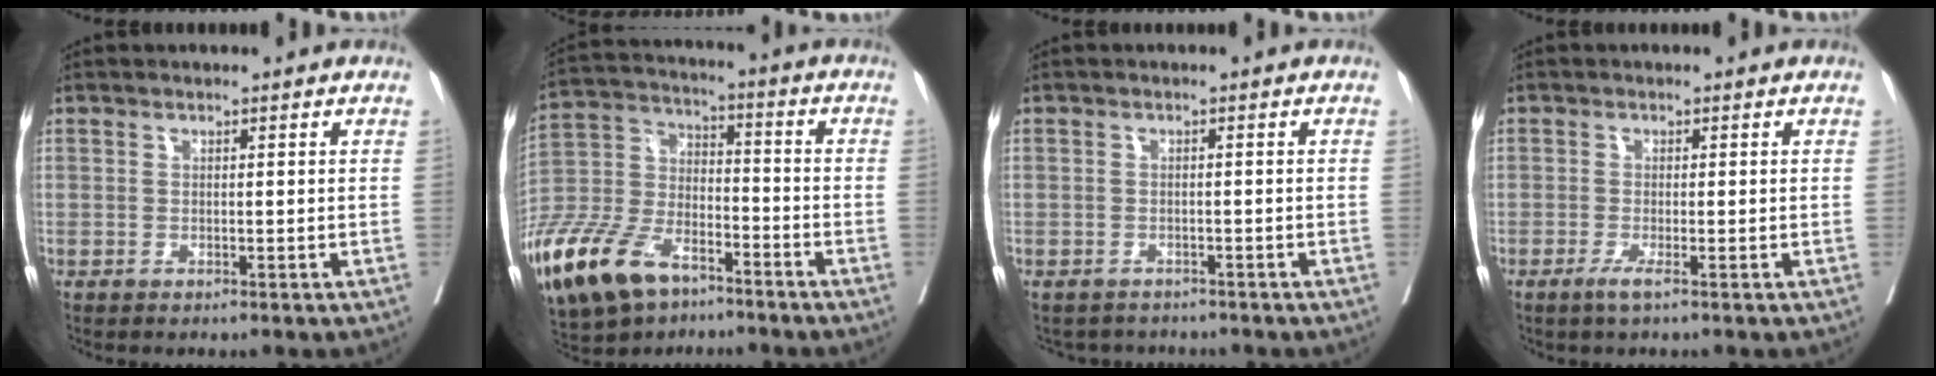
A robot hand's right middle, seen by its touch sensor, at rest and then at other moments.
{"total": 20.9, "force": [-13.5, 9.8, 12.5], "torque": [-0.330, -0.034, -0.259]}
{"total": 3.6, "force": [-3.3, 1.3, -0.3], "torque": [0.008, -0.002, -0.052]}
{"total": 1.7, "force": [-1.0, -0.2, 1.3], "torque": [-0.022, -0.009, -0.023]}